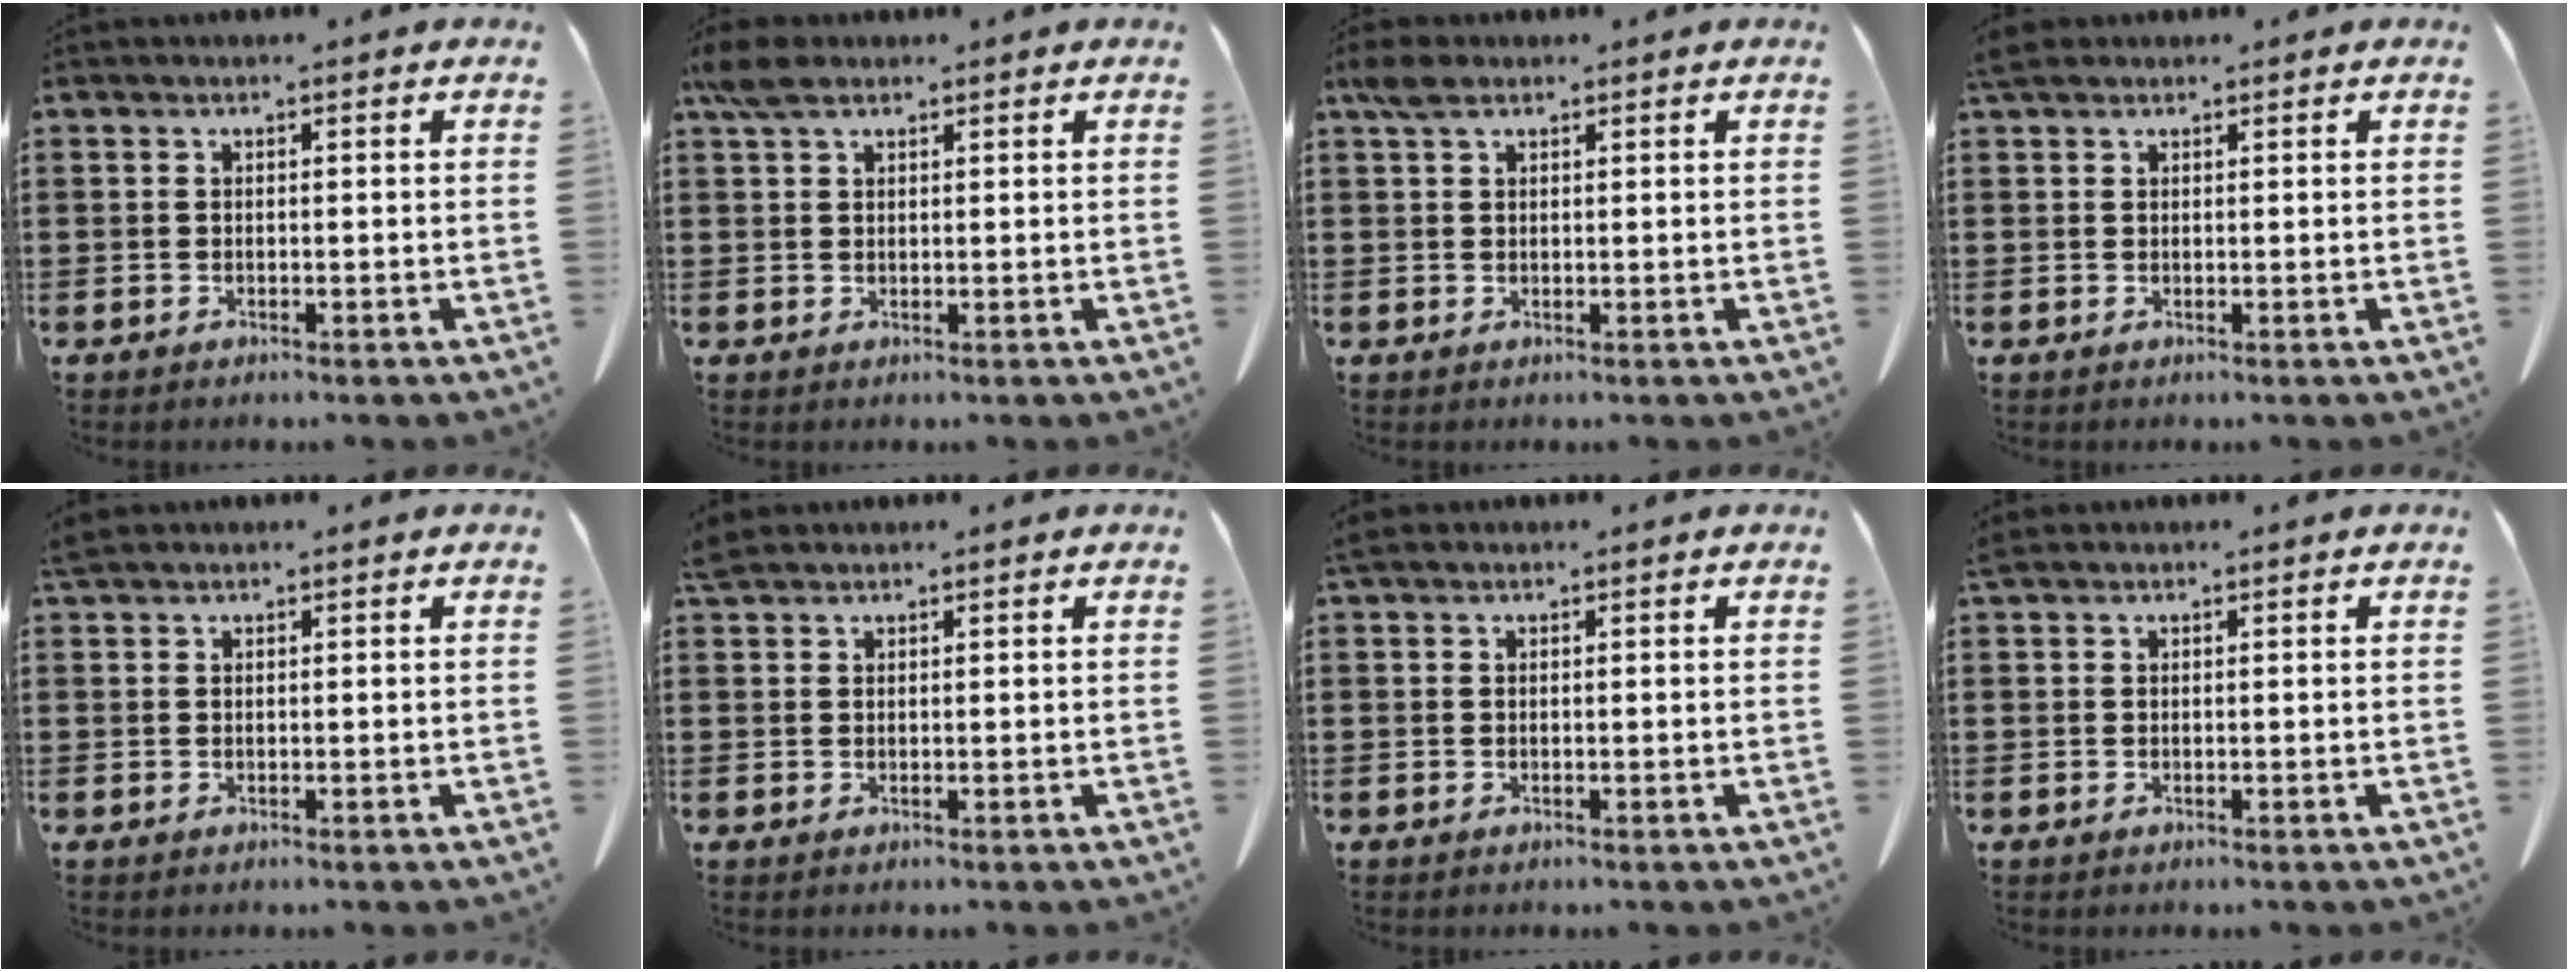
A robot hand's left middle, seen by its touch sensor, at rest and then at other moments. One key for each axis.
{"total": 3.4, "fx": 2.2, "fy": 1.5, "fz": 2.1, "tx": -0.047, "ty": 0.006, "tz": 0.042}
{"total": 2.6, "fx": 1.7, "fy": 1.3, "fz": 1.6, "tx": -0.037, "ty": 0.006, "tz": 0.031}
{"total": 1.7, "fx": 1.4, "fy": 0.6, "fz": 0.7, "tx": -0.020, "ty": 0.002, "tz": 0.029}
{"total": 1.3, "fx": 1.2, "fy": 0.1, "fz": 0.5, "tx": -0.013, "ty": -0.002, "tz": 0.024}
{"total": 1.8, "fx": 1.7, "fy": 0.4, "fz": 0.5, "tx": -0.015, "ty": 0.001, "tz": 0.035}
{"total": 0.6, "fx": 0.5, "fy": 0.2, "fz": 0.3, "tx": -0.009, "ty": 0.000, "tz": 0.012}
{"total": 0.8, "fx": 0.7, "fy": 0.1, "fz": 0.2, "tx": -0.007, "ty": -0.002, "tz": 0.016}